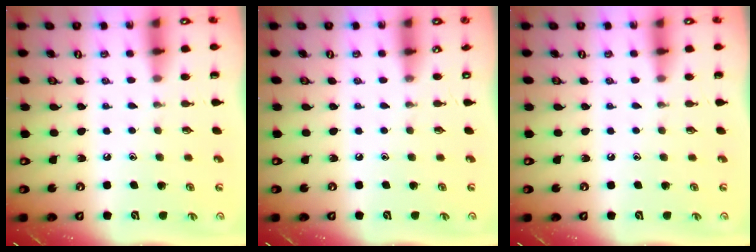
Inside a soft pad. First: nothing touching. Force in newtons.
{"total": 0.0}
{"total": 0.0}